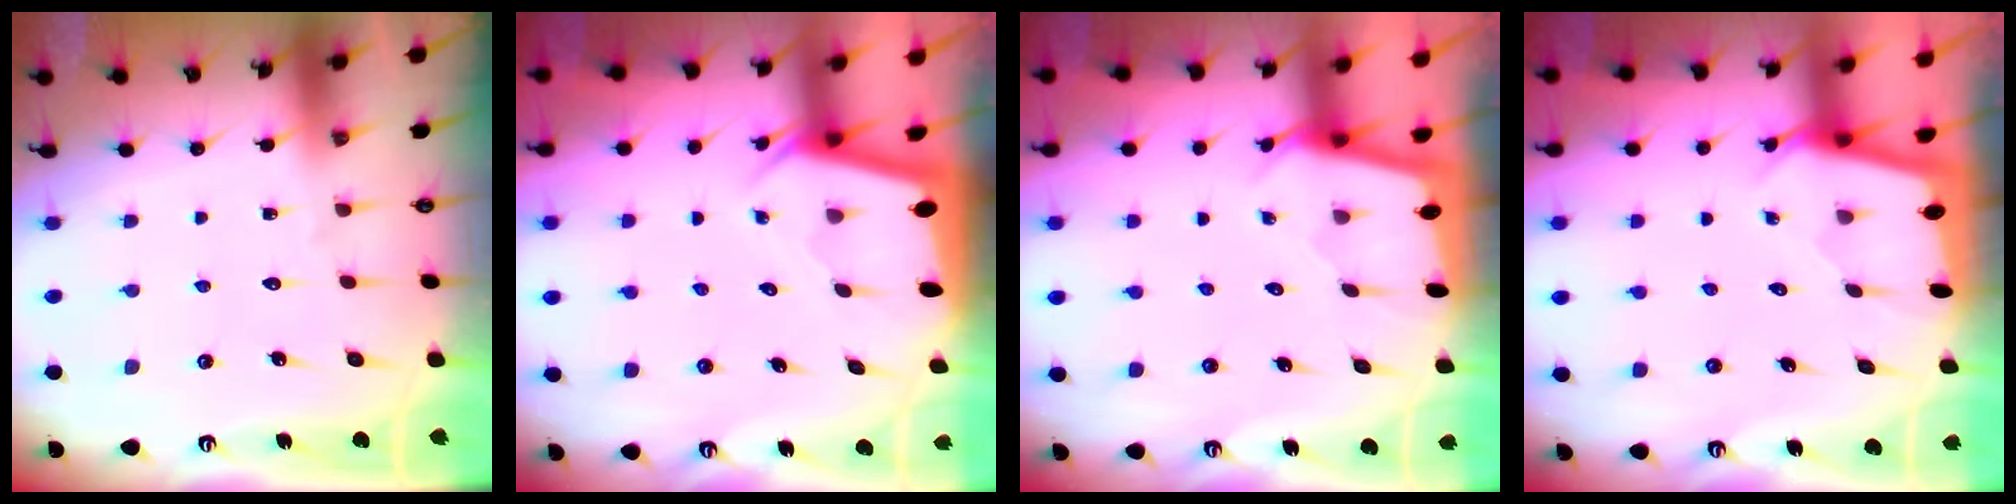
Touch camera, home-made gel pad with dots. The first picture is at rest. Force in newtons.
{"total": 2.2, "press": 2.2, "slide": 0.2}
{"total": 1.7, "press": 1.7, "slide": 0.2}
{"total": 1.7, "press": 1.7, "slide": 0.2}